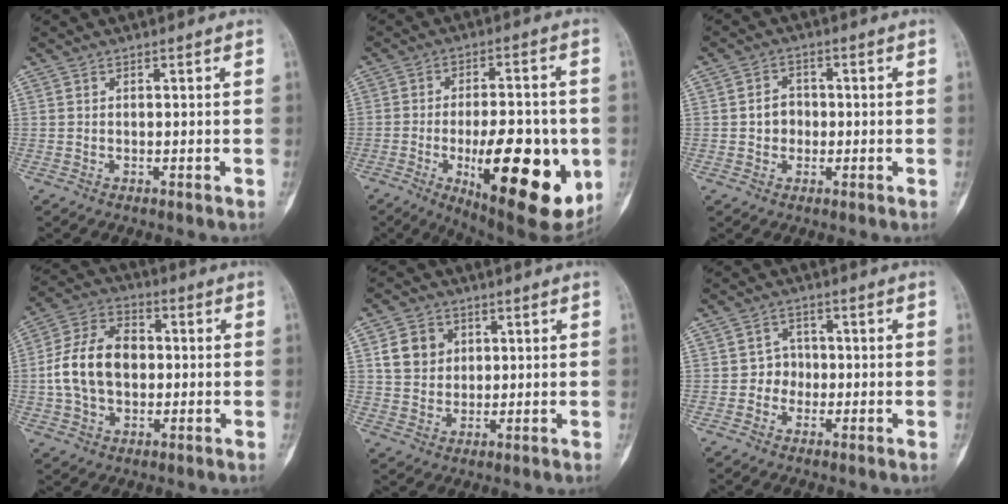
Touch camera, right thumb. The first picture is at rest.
{"total": 23.6, "force": [-5.9, 8.8, 21.0], "torque": [-0.260, -0.007, -0.067]}
{"total": 3.8, "force": [-0.4, 3.4, 1.8], "torque": [-0.004, 0.009, -0.012]}
{"total": 13.4, "force": [-0.1, 9.3, 9.7], "torque": [-0.167, 0.027, -0.006]}
{"total": 7.1, "force": [2.3, 6.0, 3.1], "torque": [-0.029, -0.006, 0.044]}
{"total": 3.2, "force": [-0.6, 3.0, 0.9], "torque": [0.018, 0.012, -0.020]}